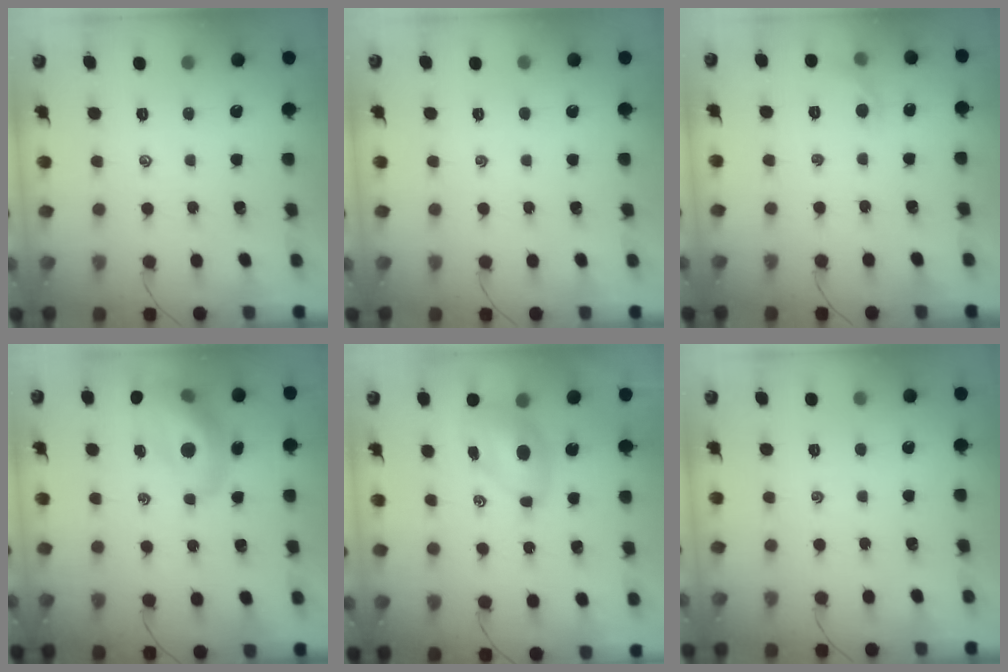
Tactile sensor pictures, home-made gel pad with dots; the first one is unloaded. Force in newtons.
{"total": 0.0}
{"total": 6.0, "press": 5.9, "slide": 1.3}
{"total": 13.5, "press": 13.0, "slide": 3.7}
{"total": 7.2, "press": 7.1, "slide": 1.1}
{"total": 0.0}